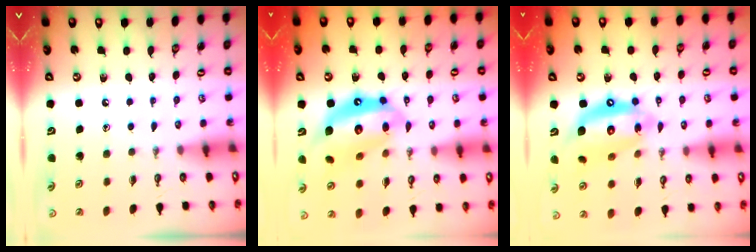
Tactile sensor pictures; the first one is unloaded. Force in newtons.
{"total": 16.6, "press": 16.5, "slide": 1.9}
{"total": 14.7, "press": 14.6, "slide": 1.7}